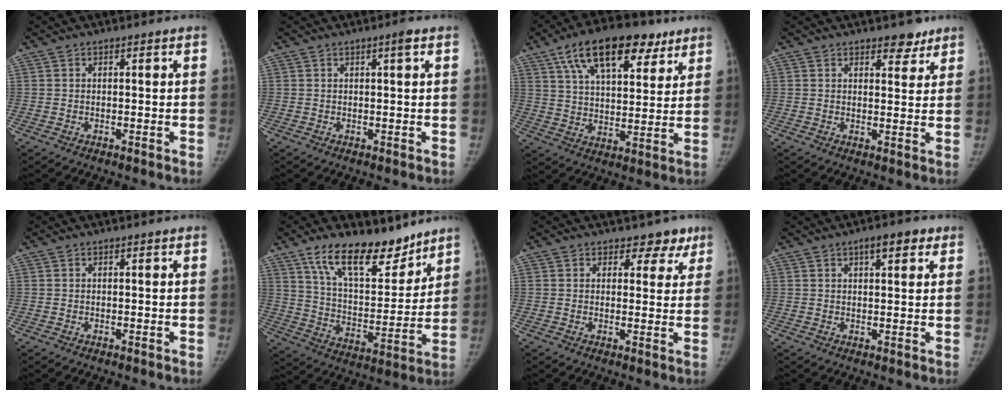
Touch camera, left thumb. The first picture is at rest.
{"total": 1.4, "force": [0.6, 0.0, 1.3], "torque": [-0.020, 0.001, 0.008]}
{"total": 18.8, "force": [10.6, 9.0, 12.6], "torque": [-0.171, -0.015, 0.176]}
{"total": 3.8, "force": [2.8, 1.9, 1.5], "torque": [0.005, -0.018, 0.038]}
{"total": 0.0}
{"total": 18.0, "force": [12.8, 7.9, 9.8], "torque": [-0.113, -0.079, 0.222]}
{"total": 4.6, "force": [3.2, 3.2, 0.7], "torque": [0.029, -0.017, 0.031]}
{"total": 4.8, "force": [2.6, 2.0, 3.5], "torque": [-0.034, -0.005, 0.031]}